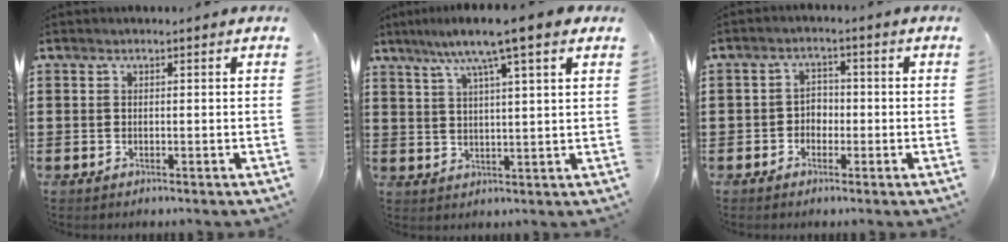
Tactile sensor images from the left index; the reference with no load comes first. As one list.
[{"total": 8.1, "force": [5.7, 0.0, 5.8], "torque": [-0.128, -0.006, 0.096]}, {"total": 2.5, "force": [-1.3, 1.9, 0.9], "torque": [-0.024, 0.009, -0.030]}]